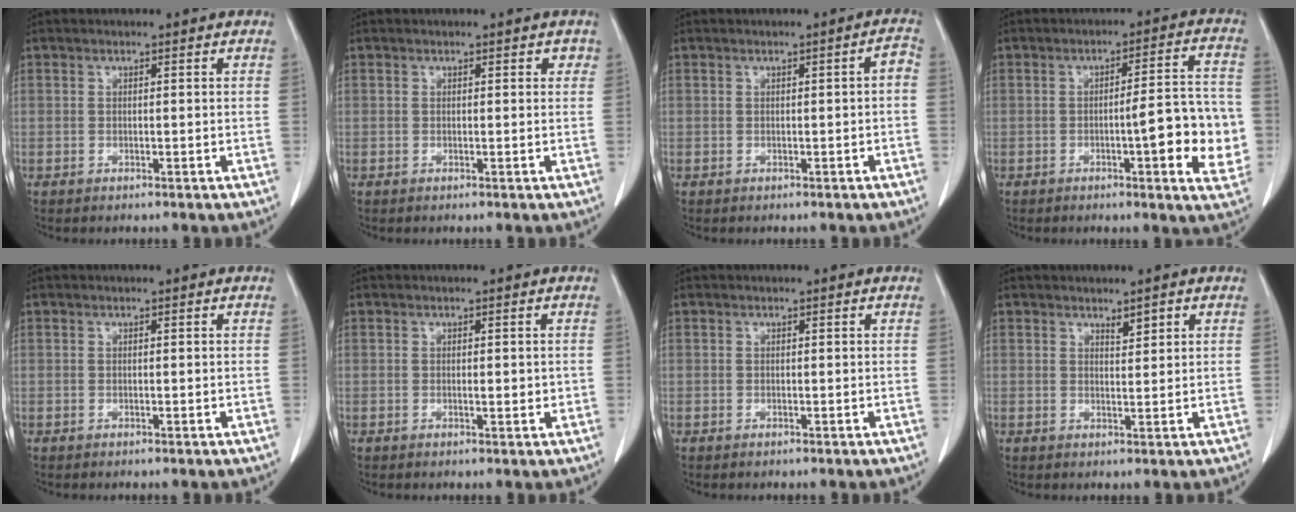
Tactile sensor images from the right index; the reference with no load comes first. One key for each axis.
{"total": 0.9, "fx": 0.5, "fy": 0.7, "fz": 0.4, "tx": 0.005, "ty": 0.004, "tz": 0.002}
{"total": 1.7, "fx": -0.4, "fy": 0.4, "fz": 1.6, "tx": -0.013, "ty": 0.005, "tz": -0.006}
{"total": 10.8, "fx": -2.1, "fy": 1.9, "fz": 10.4, "tx": -0.123, "ty": 0.016, "tz": -0.025}
{"total": 0.0}
{"total": 1.9, "fx": 0.3, "fy": 0.9, "fz": 1.6, "tx": -0.021, "ty": -0.004, "tz": 0.005}
{"total": 0.0}
{"total": 1.6, "fx": 1.1, "fy": 0.4, "fz": 1.0, "tx": -0.016, "ty": -0.004, "tz": 0.021}